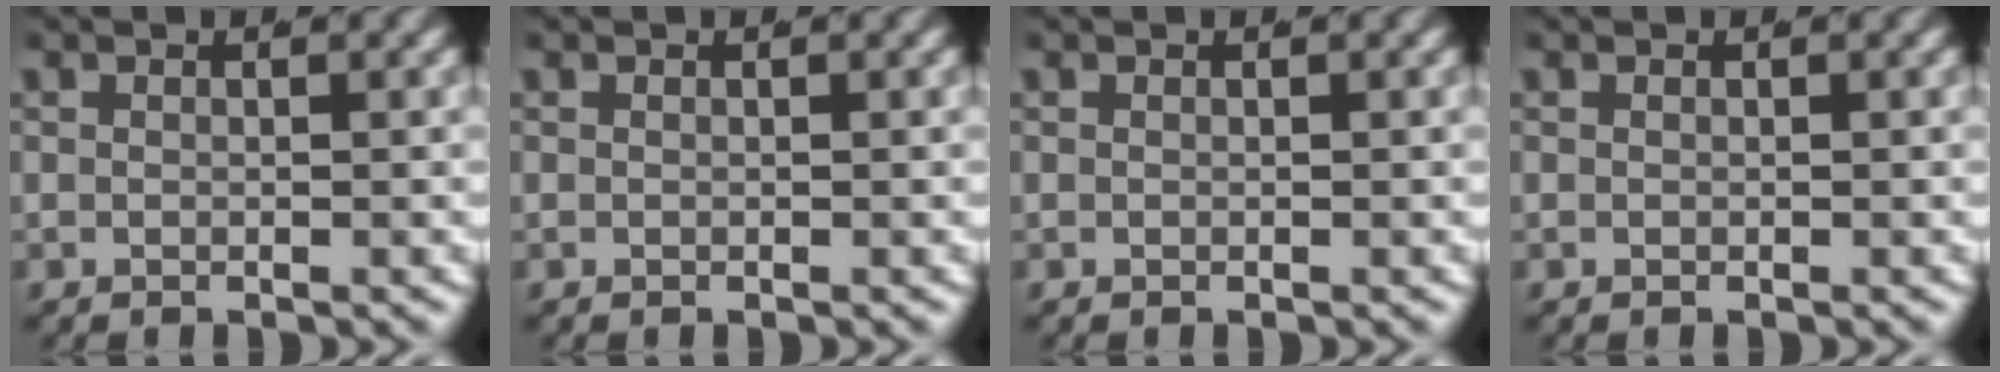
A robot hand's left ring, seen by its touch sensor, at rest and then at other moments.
{"total": 0.0}
{"total": 0.0}
{"total": 0.0}